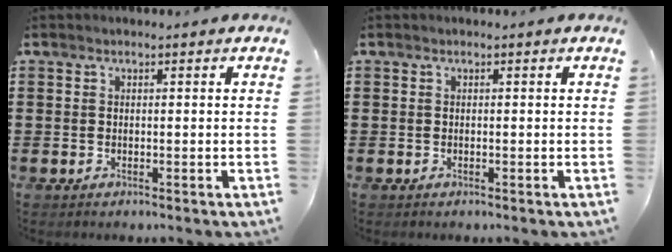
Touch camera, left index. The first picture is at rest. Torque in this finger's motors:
{"motor_torque": [-0.18, 0.05, 0.03, -0.01]}